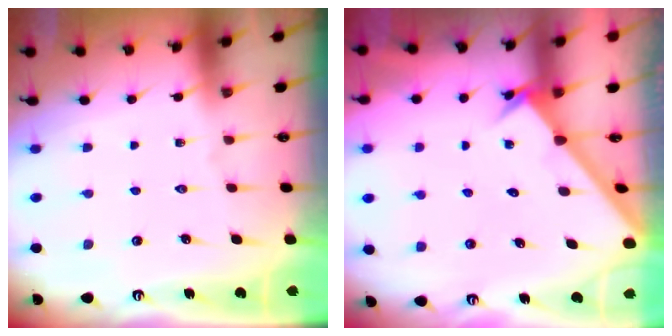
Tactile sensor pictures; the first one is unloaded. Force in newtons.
{"total": 1.8, "press": 1.8, "slide": 0.2}